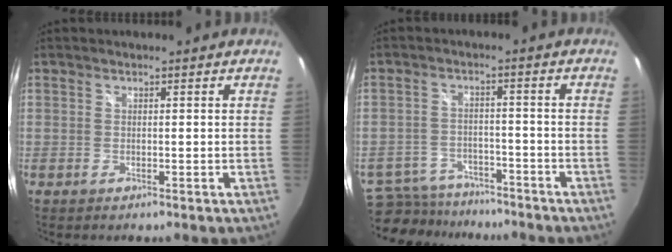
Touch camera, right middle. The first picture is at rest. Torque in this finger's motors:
{"motor_torque": [-0.42, -0.42, -0.20, -0.06]}